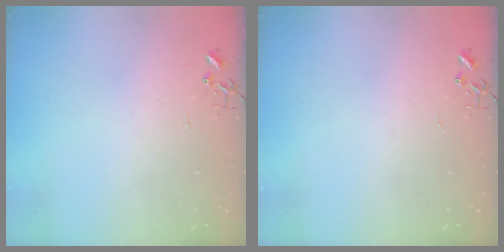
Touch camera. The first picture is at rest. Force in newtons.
{"total": 0.0}